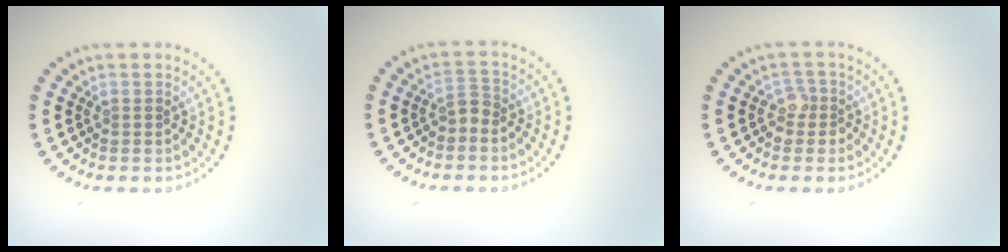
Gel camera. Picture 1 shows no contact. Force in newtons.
{"total": 1.3, "press": 1.1, "slide": 0.8}
{"total": 1.6, "press": 1.3, "slide": 0.9}